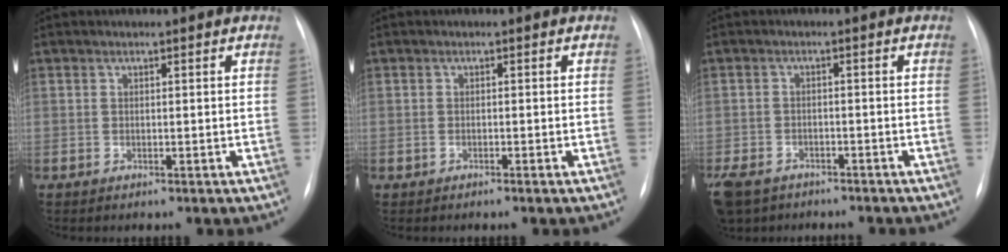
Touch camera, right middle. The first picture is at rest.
{"total": 0.6, "force": [-0.4, 0.2, 0.5], "torque": [-0.011, -0.001, -0.006]}
{"total": 11.0, "force": [-8.0, 6.2, 4.2], "torque": [-0.117, -0.019, -0.117]}